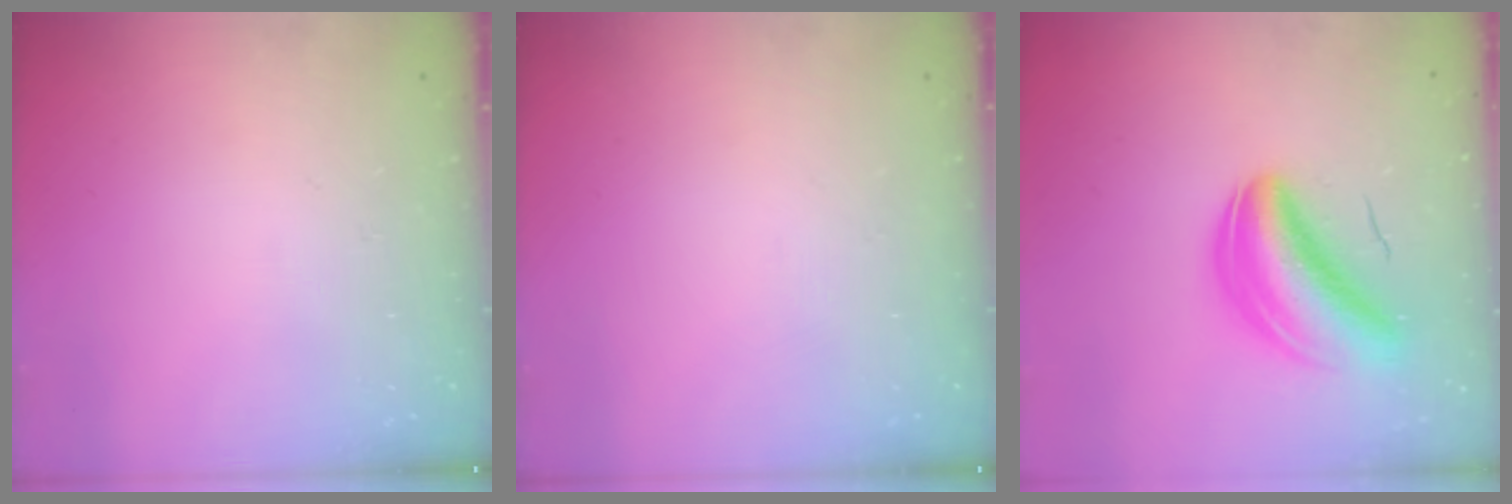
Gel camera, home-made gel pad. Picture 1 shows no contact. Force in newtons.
{"total": 0.0}
{"total": 9.3, "press": 8.9, "slide": 2.6}